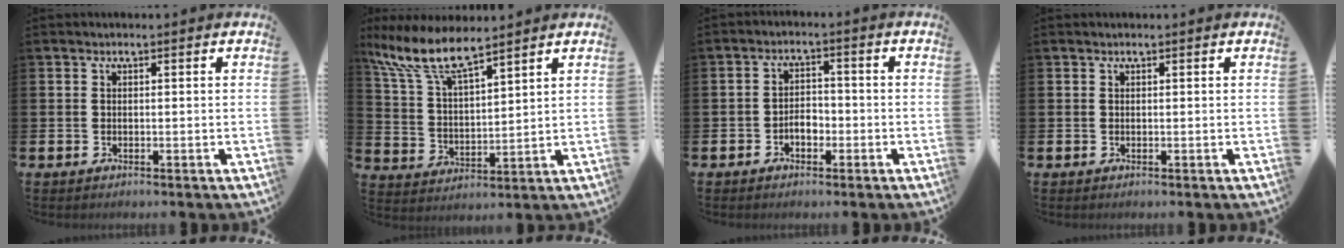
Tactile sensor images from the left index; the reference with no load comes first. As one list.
[{"total": 9.4, "force": [8.0, 2.0, 4.5], "torque": [-0.121, -0.029, 0.143]}, {"total": 2.6, "force": [-1.3, 1.7, 1.6], "torque": [-0.030, 0.005, -0.028]}, {"total": 0.0}]